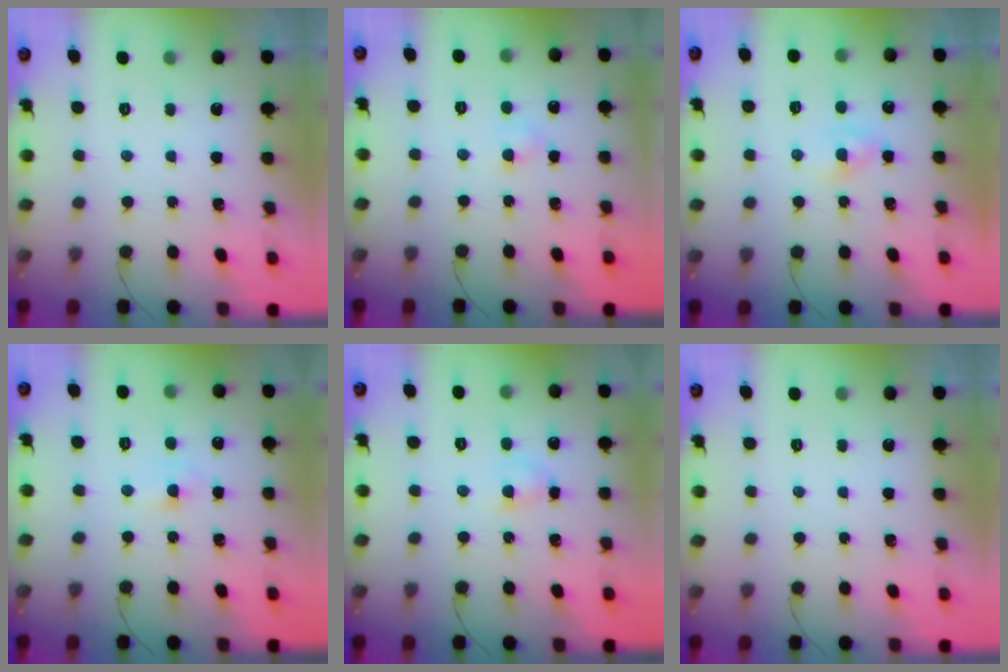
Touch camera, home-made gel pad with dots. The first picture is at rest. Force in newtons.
{"total": 2.5, "press": 2.4, "slide": 0.9}
{"total": 1.9, "press": 1.7, "slide": 0.8}
{"total": 2.6, "press": 2.3, "slide": 1.1}
{"total": 3.7, "press": 3.5, "slide": 1.3}
{"total": 0.0}